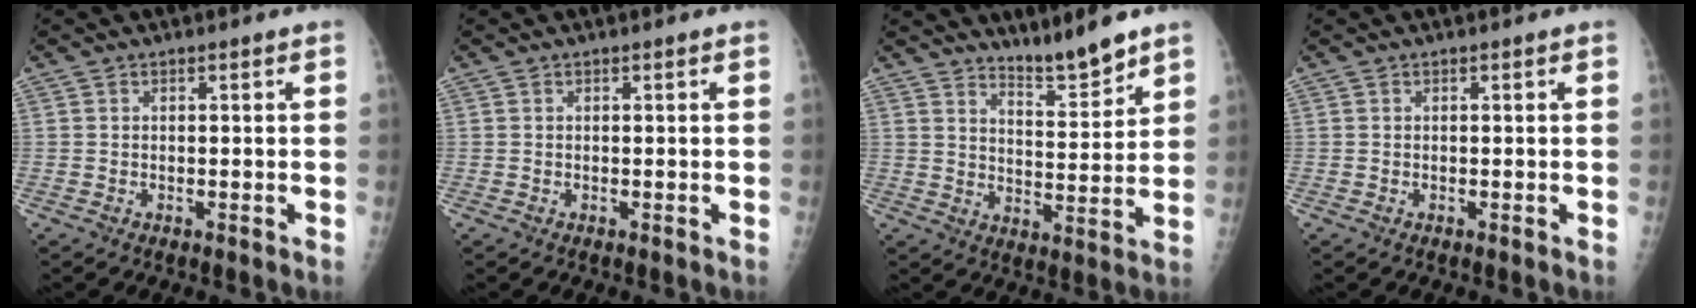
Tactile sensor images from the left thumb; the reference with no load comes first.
{"total": 0.0}
{"total": 7.2, "force": [6.5, 0.5, 3.0], "torque": [-0.041, -0.057, 0.114]}
{"total": 0.0}